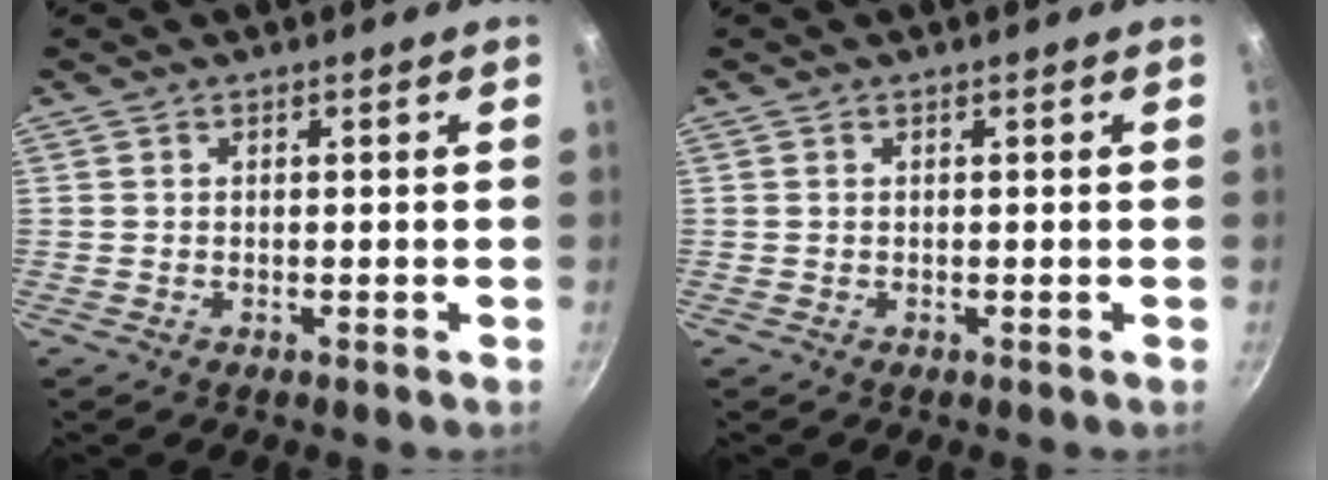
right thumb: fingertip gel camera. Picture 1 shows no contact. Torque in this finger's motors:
{"motor_torque": [0.10, 0.05, 0.17, -0.29, 0.01]}